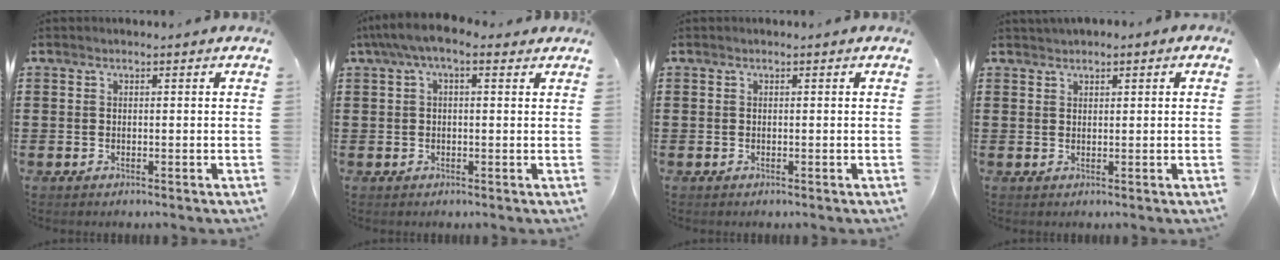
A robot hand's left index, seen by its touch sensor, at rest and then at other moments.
{"total": 4.1, "force": [1.2, 1.4, 3.6], "torque": [-0.070, 0.009, 0.019]}
{"total": 0.0}
{"total": 1.2, "force": [1.0, 0.5, 0.3], "torque": [-0.008, 0.004, 0.020]}